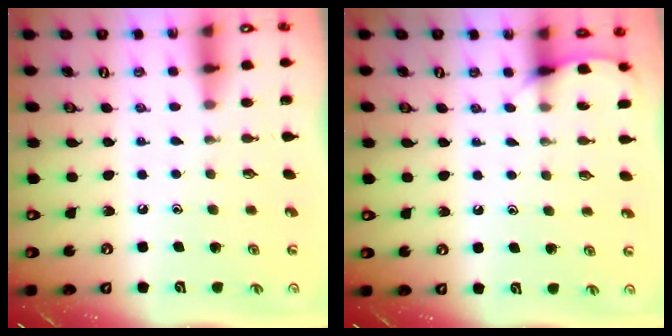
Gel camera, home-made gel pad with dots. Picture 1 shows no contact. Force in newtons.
{"total": 5.2, "press": 5.2, "slide": 0.6}